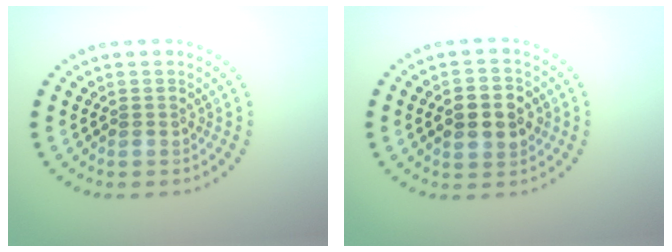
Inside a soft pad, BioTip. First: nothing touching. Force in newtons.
{"total": 4.4, "press": 4.4, "slide": 0.2}